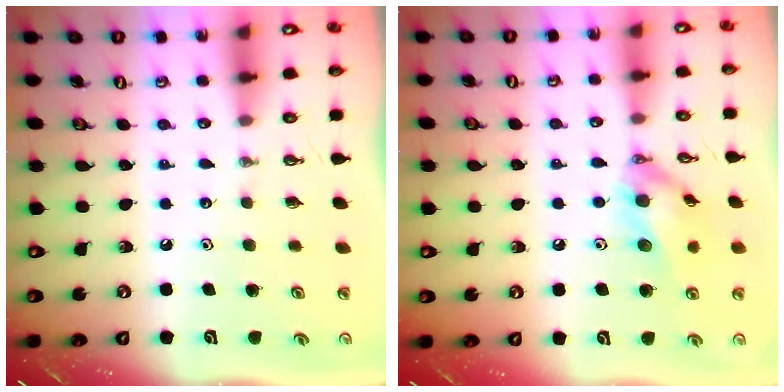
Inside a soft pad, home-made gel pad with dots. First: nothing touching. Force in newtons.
{"total": 13.1, "press": 13.0, "slide": 1.7}